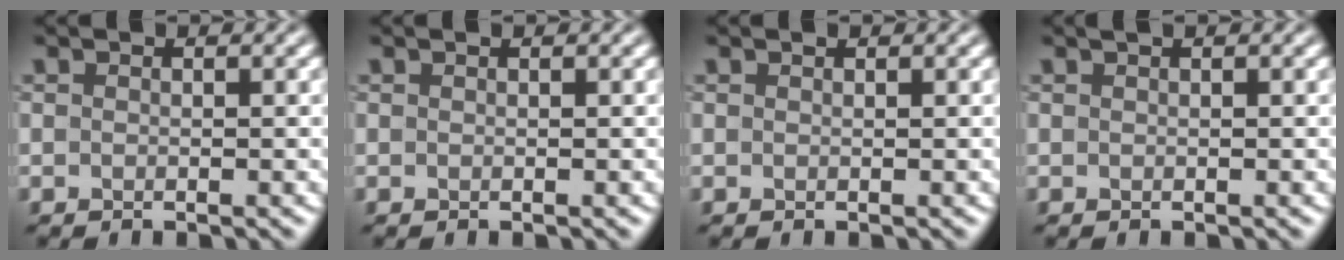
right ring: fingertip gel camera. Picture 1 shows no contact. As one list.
[{"total": 0.0}, {"total": 0.0}, {"total": 0.0}]